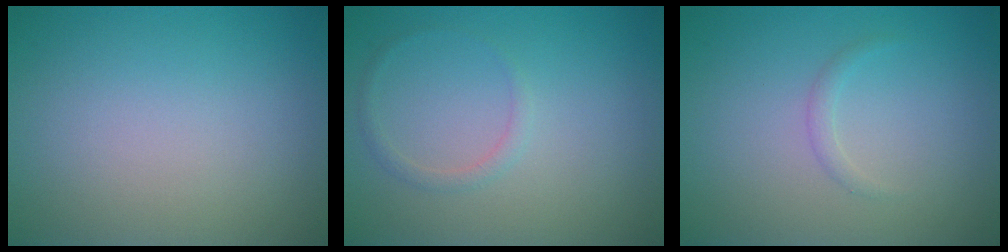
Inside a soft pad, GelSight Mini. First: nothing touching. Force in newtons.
{"total": 0.9, "press": 0.9, "slide": 0.1}
{"total": 0.8, "press": 0.8, "slide": 0.1}